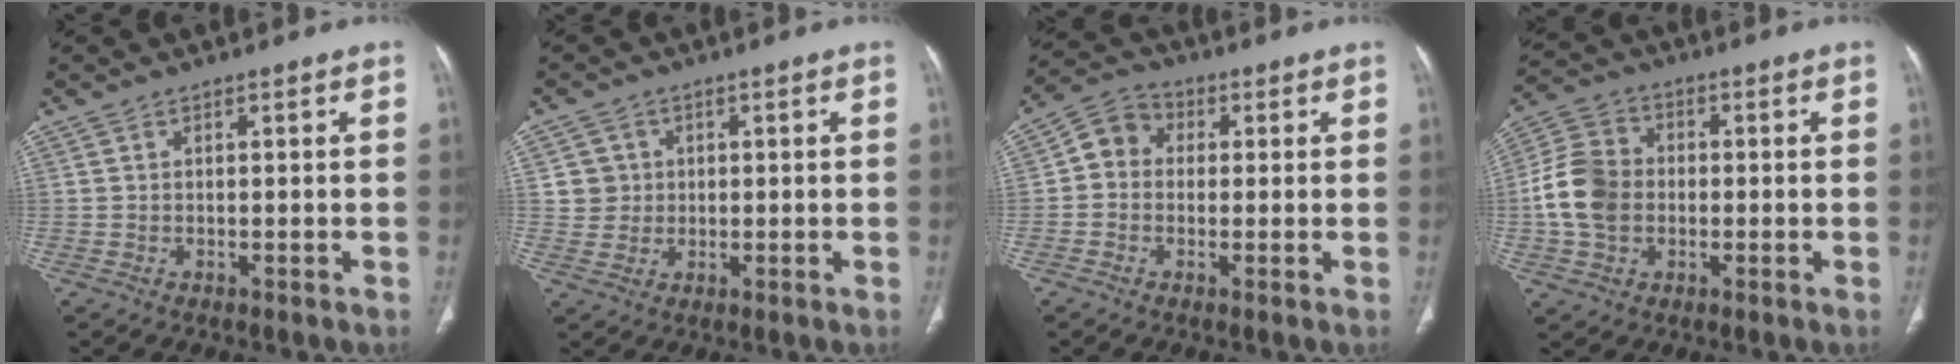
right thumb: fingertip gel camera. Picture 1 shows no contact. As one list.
[{"total": 4.0, "force": [0.8, 3.9, 0.2], "torque": [0.022, 0.002, 0.014]}, {"total": 6.1, "force": [0.1, 5.4, 3.0], "torque": [-0.032, 0.019, -0.014]}, {"total": 10.7, "force": [-0.9, 8.5, 6.5], "torque": [-0.119, 0.023, -0.023]}]